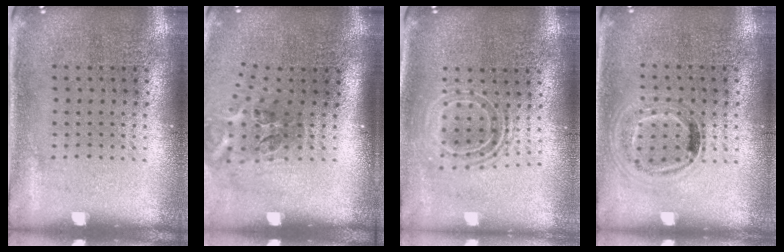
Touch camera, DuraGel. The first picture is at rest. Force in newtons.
{"total": 2.2, "press": 1.3, "slide": 1.7}
{"total": 1.7, "press": 1.3, "slide": 1.0}
{"total": 0.9, "press": 0.8, "slide": 0.4}